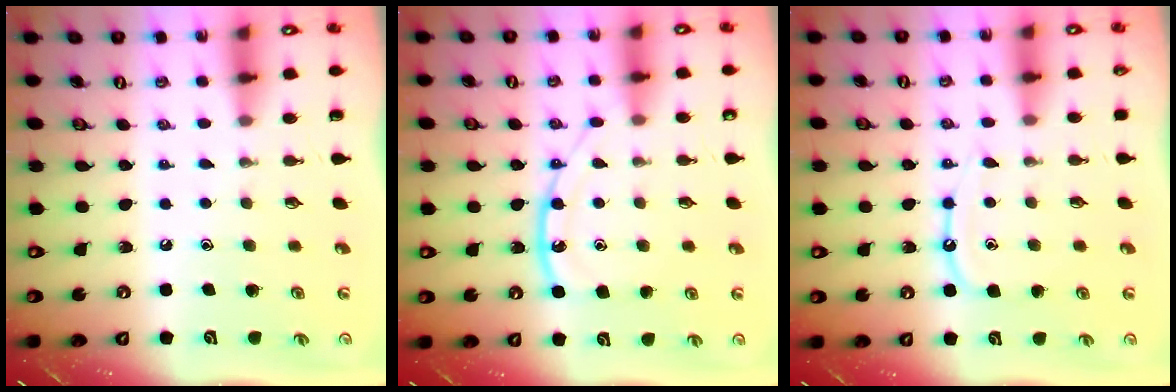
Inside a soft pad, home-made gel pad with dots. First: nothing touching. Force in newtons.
{"total": 12.9, "press": 12.9, "slide": 0.9}
{"total": 9.8, "press": 9.7, "slide": 1.0}